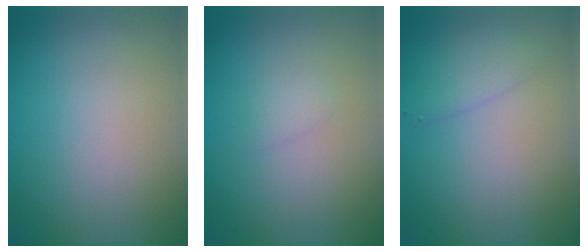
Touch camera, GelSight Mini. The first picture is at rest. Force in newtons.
{"total": 0.8, "press": 0.8, "slide": 0.1}
{"total": 1.8, "press": 1.8, "slide": 0.1}